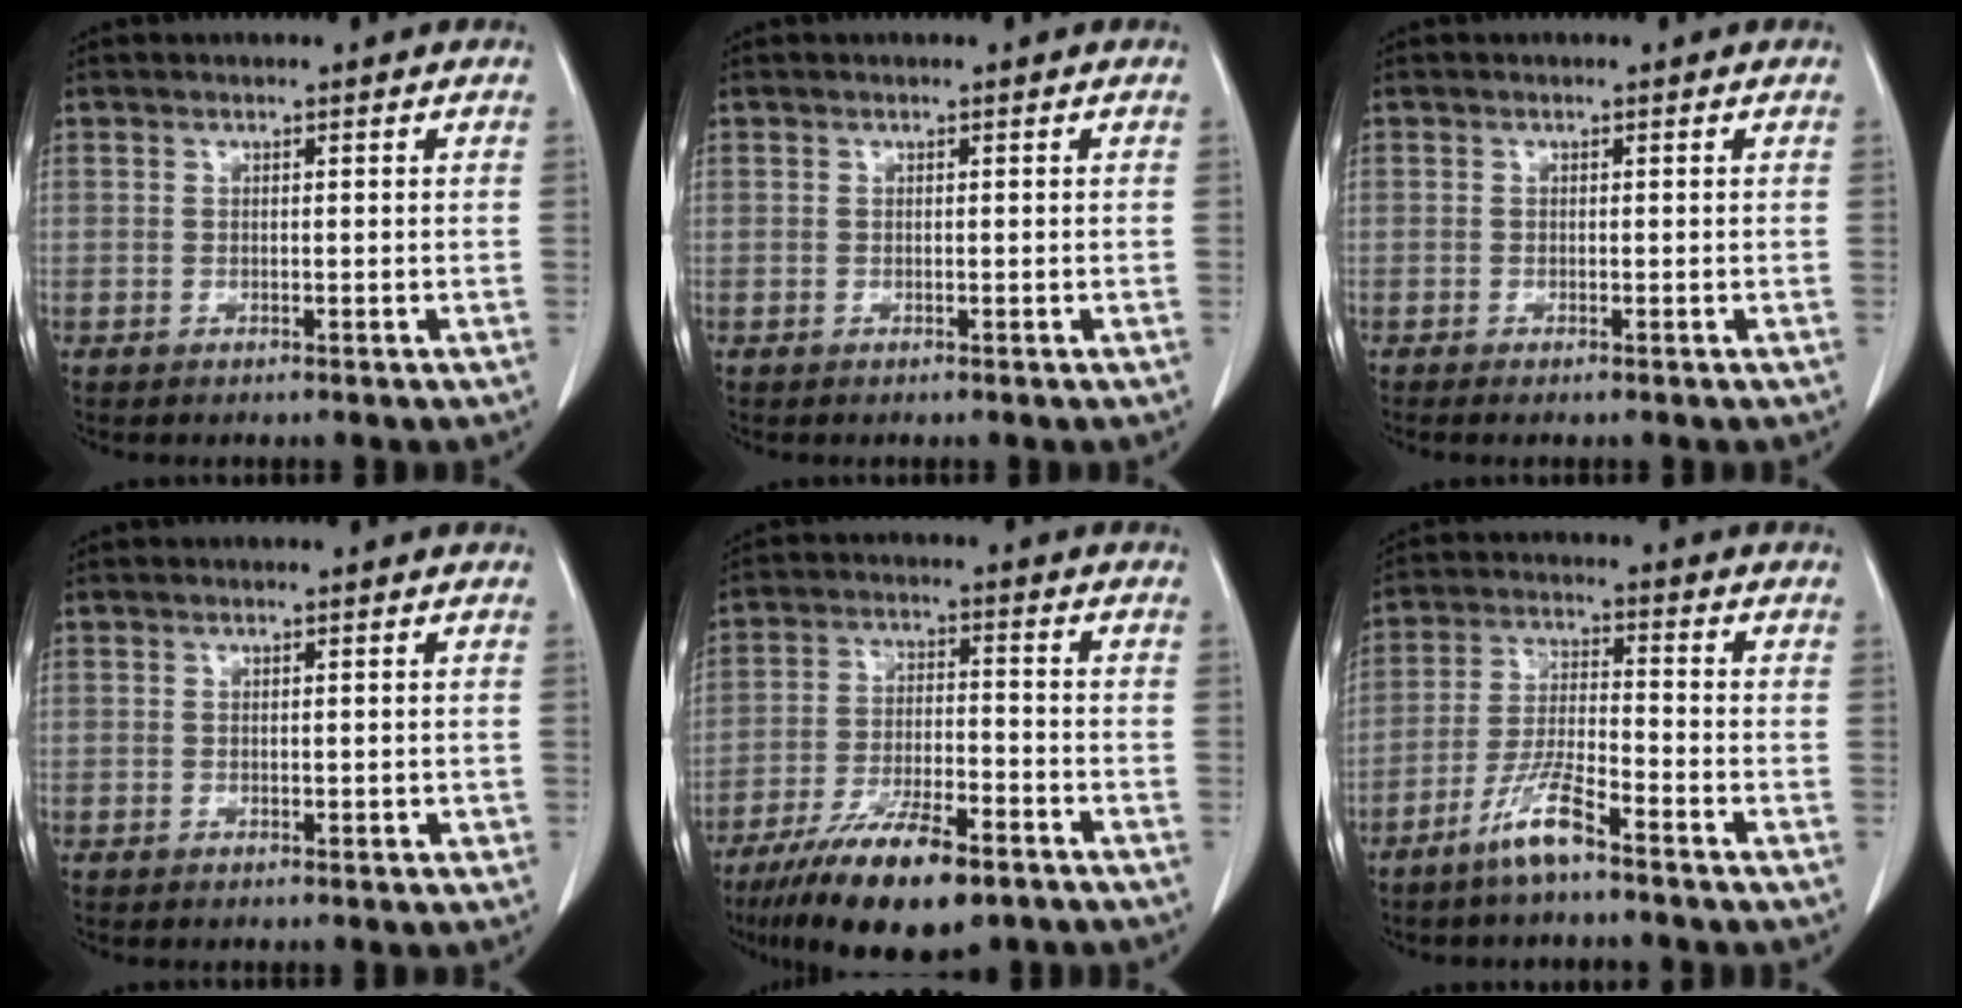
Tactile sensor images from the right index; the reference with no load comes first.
{"total": 0.0}
{"total": 0.8, "force": [-0.7, -0.1, 0.5], "torque": [-0.010, -0.002, -0.010]}
{"total": 1.1, "force": [-0.1, 0.7, 0.8], "torque": [-0.011, 0.005, 0.002]}
{"total": 14.3, "force": [-9.7, 3.4, 9.9], "torque": [-0.181, -0.024, -0.166]}
{"total": 7.4, "force": [-5.3, 0.5, 5.2], "torque": [-0.110, -0.011, -0.107]}